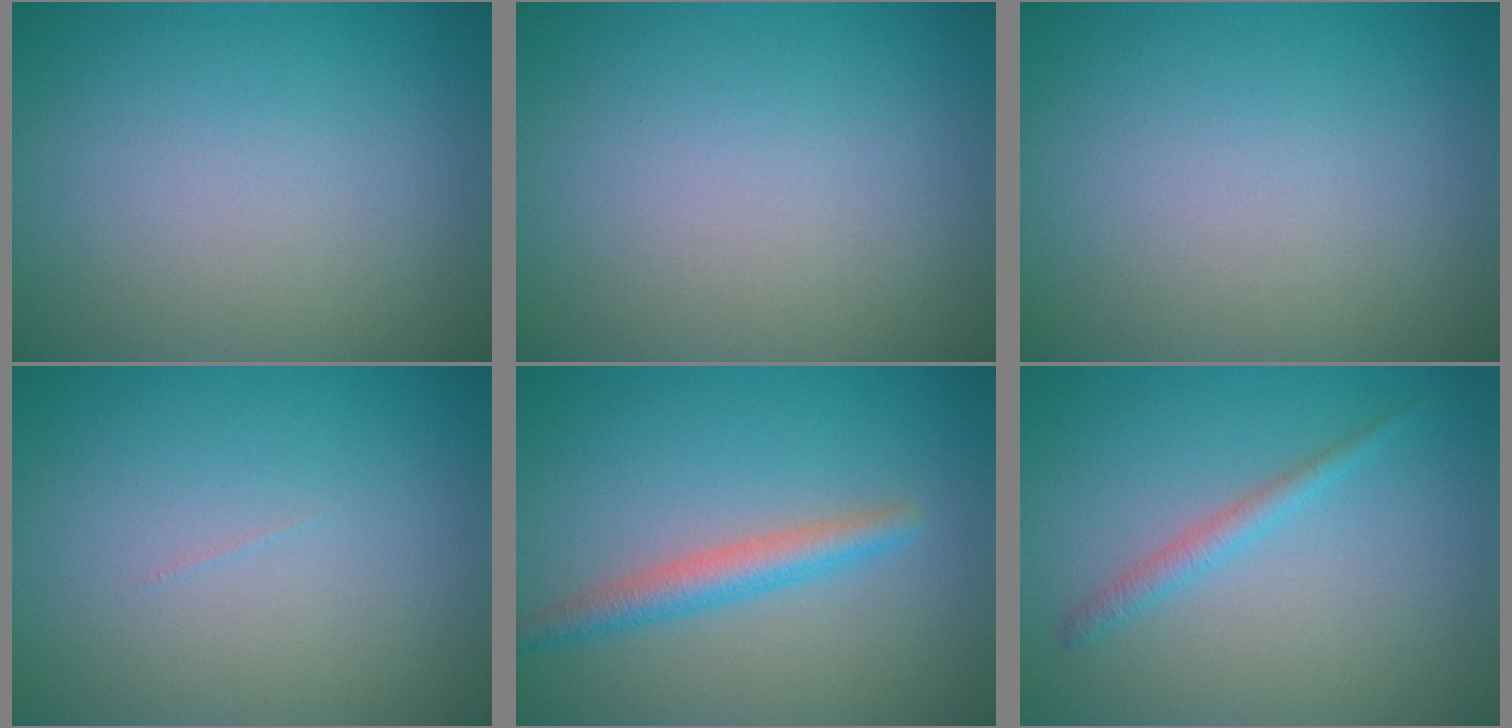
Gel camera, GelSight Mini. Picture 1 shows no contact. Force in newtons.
{"total": 0.0}
{"total": 0.0}
{"total": 0.0}
{"total": 2.8, "press": 2.8, "slide": 0.1}
{"total": 1.6, "press": 1.6, "slide": 0.2}